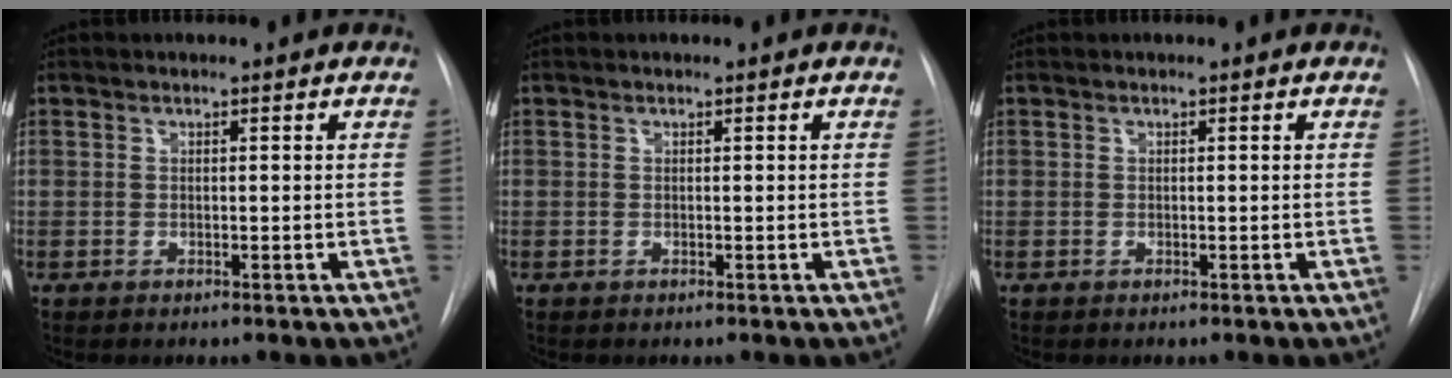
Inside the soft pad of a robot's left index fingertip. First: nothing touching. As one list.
[{"total": 0.0}, {"total": 0.0}]